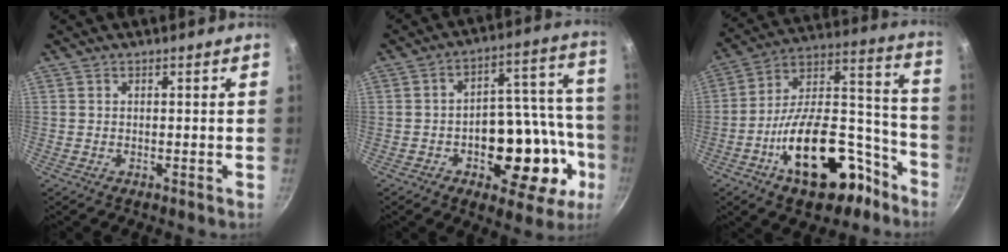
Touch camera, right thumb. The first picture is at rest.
{"total": 20.1, "force": [-6.5, 11.2, 15.4], "torque": [-0.151, 0.057, -0.086]}
{"total": 25.2, "force": [-12.6, 13.1, 17.5], "torque": [-0.224, 0.098, -0.190]}